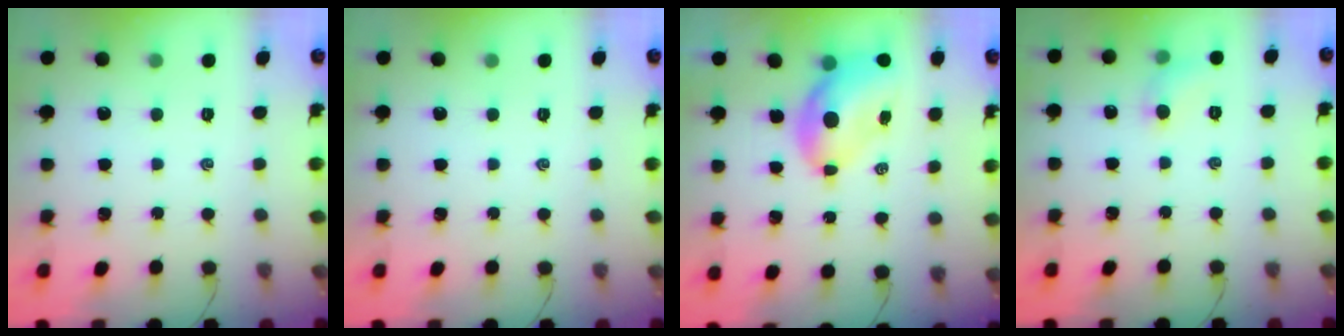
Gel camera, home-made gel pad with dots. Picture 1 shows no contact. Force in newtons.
{"total": 0.0}
{"total": 7.2, "press": 6.9, "slide": 2.1}
{"total": 5.7, "press": 5.5, "slide": 1.5}